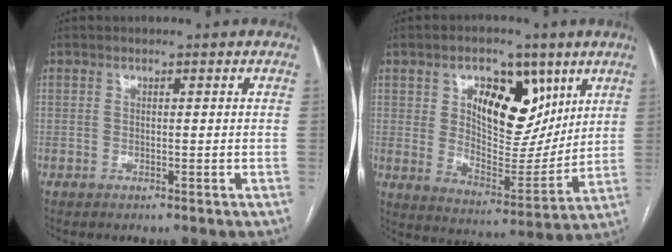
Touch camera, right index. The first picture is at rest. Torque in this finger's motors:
{"motor_torque": [0.73, 0.60, 0.58, 0.10]}